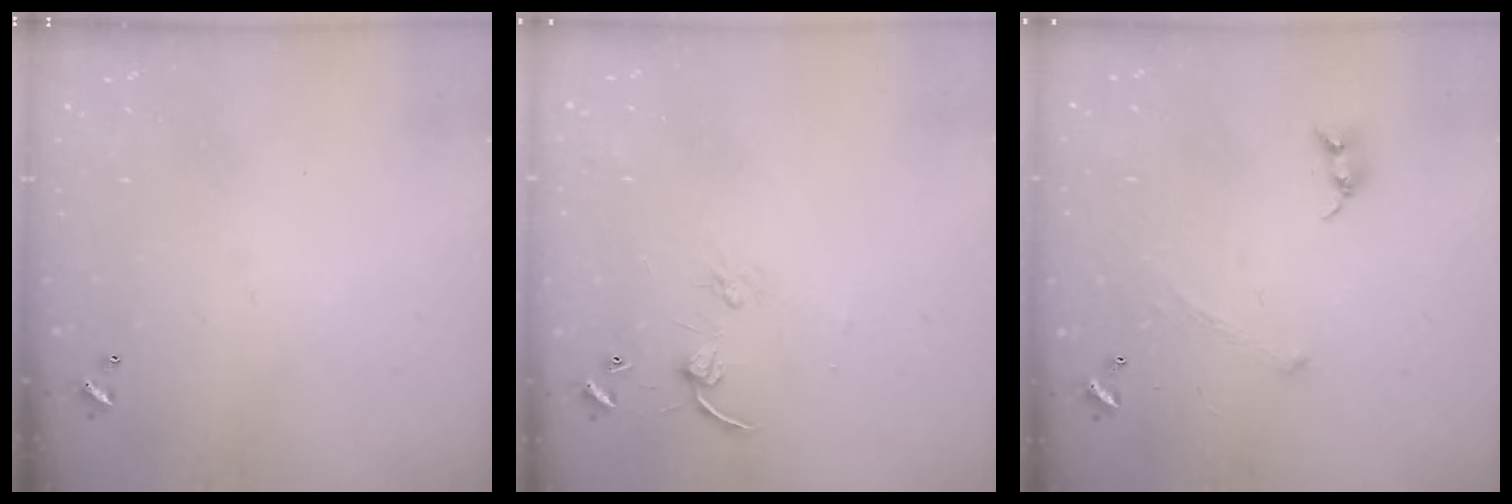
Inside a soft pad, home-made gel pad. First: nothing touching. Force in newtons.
{"total": 4.6, "press": 4.6, "slide": 0.4}
{"total": 0.6, "press": 0.6, "slide": 0.3}